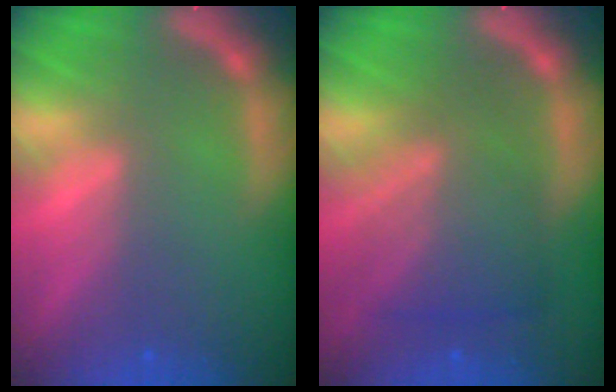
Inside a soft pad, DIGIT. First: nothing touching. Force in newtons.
{"total": 7.0}